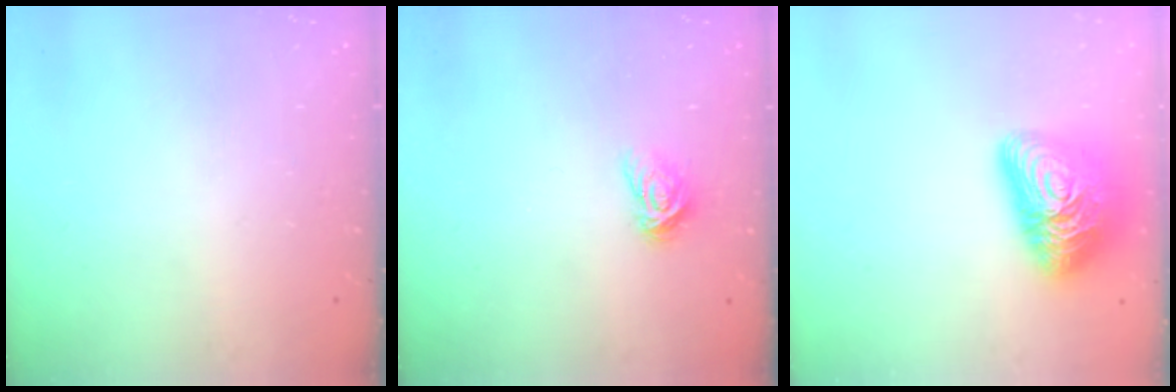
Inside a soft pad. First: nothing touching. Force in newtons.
{"total": 5.6, "press": 5.6, "slide": 0.3}
{"total": 18.6, "press": 18.6, "slide": 1.2}